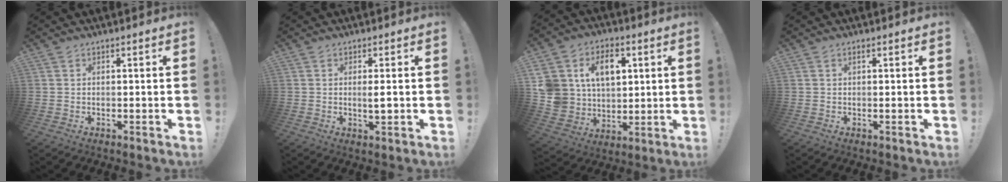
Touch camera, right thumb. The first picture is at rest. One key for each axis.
{"total": 2.5, "fx": 0.0, "fy": 0.4, "fz": 2.5, "tx": -0.031, "ty": -0.007, "tz": -0.004}
{"total": 14.9, "fx": 5.7, "fy": 11.8, "fz": 7.2, "tx": -0.111, "ty": -0.018, "tz": 0.113}
{"total": 0.6, "fx": 0.3, "fy": 0.0, "fz": 0.6, "tx": -0.012, "ty": 0.002, "tz": 0.004}